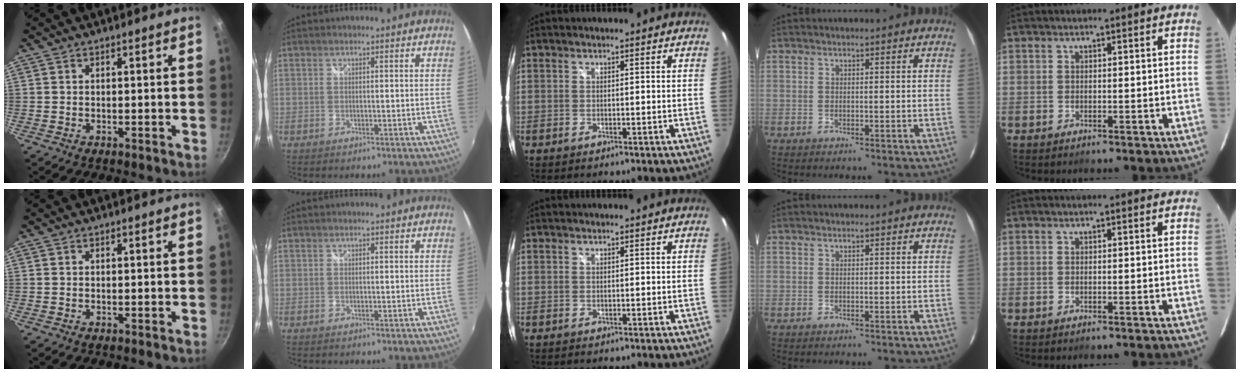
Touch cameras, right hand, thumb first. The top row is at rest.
{}